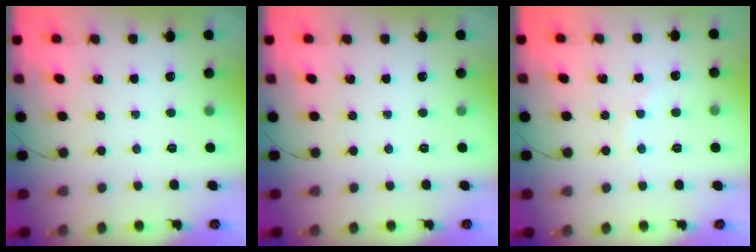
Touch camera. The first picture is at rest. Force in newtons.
{"total": 0.0}
{"total": 3.4, "press": 3.2, "slide": 1.0}